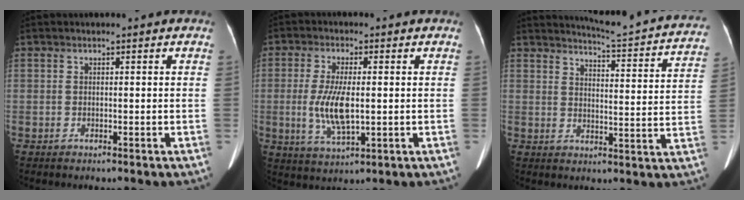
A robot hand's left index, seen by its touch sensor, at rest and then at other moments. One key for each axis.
{"total": 7.4, "fx": -0.4, "fy": 2.2, "fz": 7.1, "tx": -0.153, "ty": -0.008, "tz": -0.003}
{"total": 18.7, "fx": 17.8, "fy": 0.5, "fz": 5.9, "tx": -0.084, "ty": -0.071, "tz": 0.202}